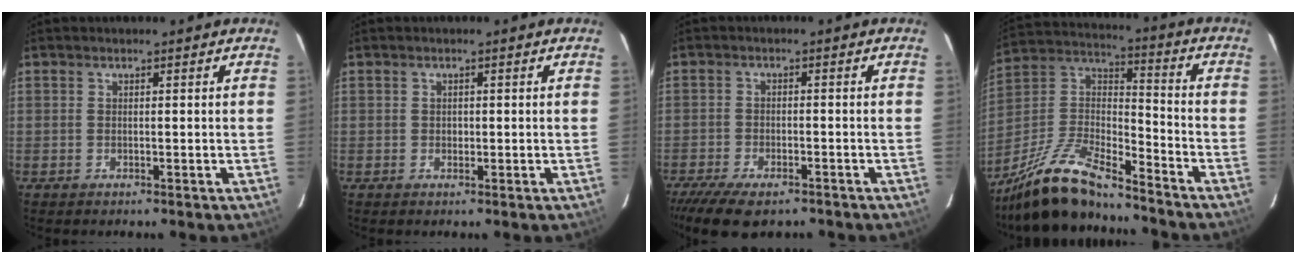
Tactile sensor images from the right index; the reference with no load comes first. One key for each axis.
{"total": 0.9, "fx": -0.1, "fy": 0.8, "fz": 0.2, "tx": 0.000, "ty": 0.001, "tz": -0.001}
{"total": 10.4, "fx": -8.0, "fy": 3.8, "fz": 5.5, "tx": -0.133, "ty": -0.029, "tz": -0.135}
{"total": 17.4, "fx": -14.2, "fy": 4.0, "fz": 9.3, "tx": -0.208, "ty": -0.002, "tz": -0.263}